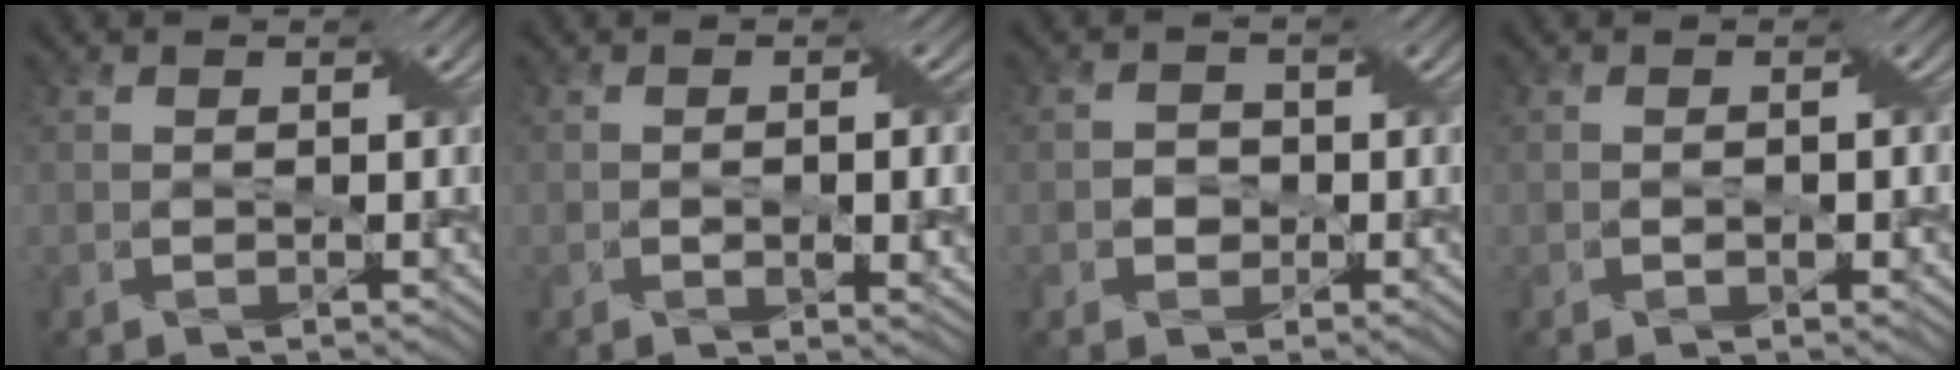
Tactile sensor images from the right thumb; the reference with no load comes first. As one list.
[{"total": 4.6, "force": [-0.7, 1.5, 4.3], "torque": [-0.065, -0.006, -0.008]}, {"total": 1.9, "force": [-0.5, 1.7, 0.6], "torque": [-0.008, 0.001, -0.014]}, {"total": 1.8, "force": [-0.4, 0.6, 1.6], "torque": [-0.025, 0.003, -0.006]}]